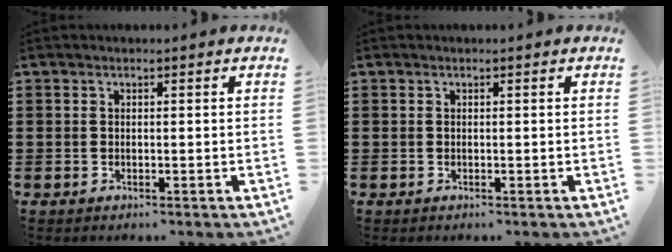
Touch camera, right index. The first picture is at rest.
{"total": 0.0}